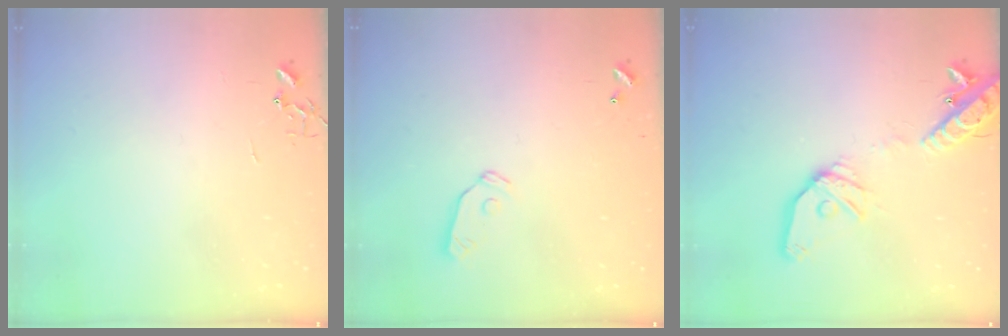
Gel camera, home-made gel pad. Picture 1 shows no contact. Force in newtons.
{"total": 5.5, "press": 5.5, "slide": 0.2}
{"total": 17.4, "press": 17.1, "slide": 3.1}